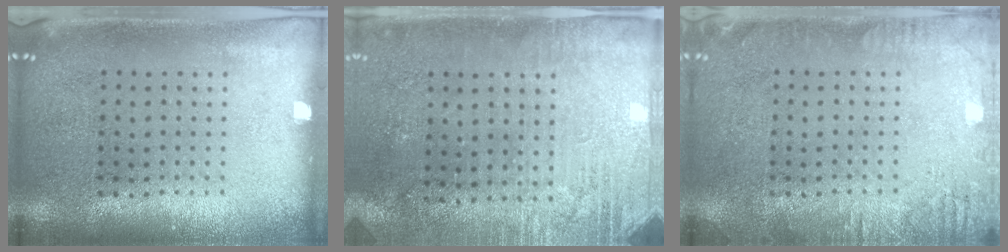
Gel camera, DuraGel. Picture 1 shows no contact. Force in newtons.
{"total": 2.9, "press": 2.7, "slide": 1.1}
{"total": 2.3, "press": 2.3, "slide": 0.2}